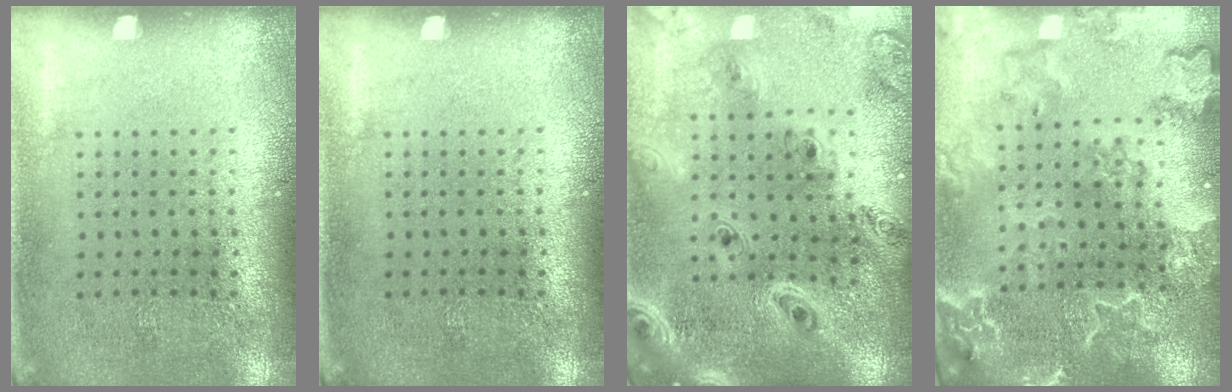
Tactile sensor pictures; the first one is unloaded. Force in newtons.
{"total": 0.0}
{"total": 2.5, "press": 2.3, "slide": 1.1}
{"total": 2.9, "press": 2.7, "slide": 1.1}